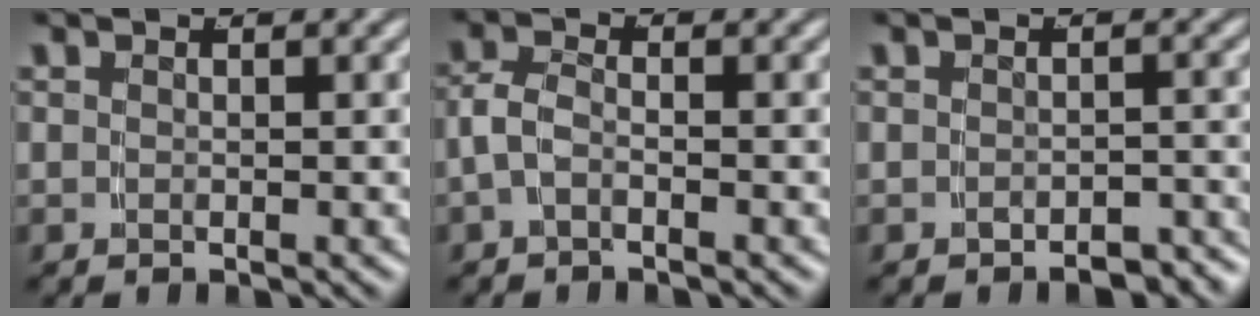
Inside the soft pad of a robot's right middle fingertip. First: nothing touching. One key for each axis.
{"total": 2.4, "fx": -0.8, "fy": 1.4, "fz": 1.7, "tx": -0.049, "ty": -0.013, "tz": -0.009}
{"total": 3.1, "fx": -3.0, "fy": 0.5, "fz": 0.7, "tx": -0.009, "ty": -0.005, "tz": -0.046}